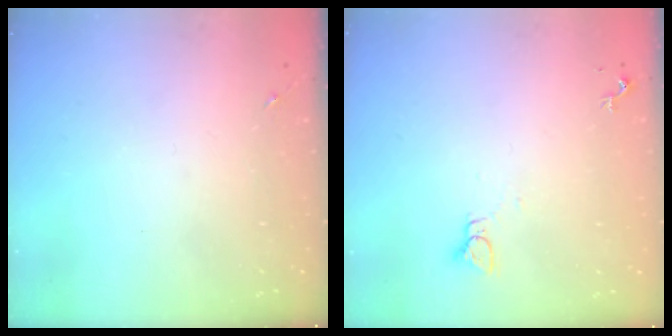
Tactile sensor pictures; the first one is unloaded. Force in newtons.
{"total": 2.2, "press": 2.2, "slide": 0.1}